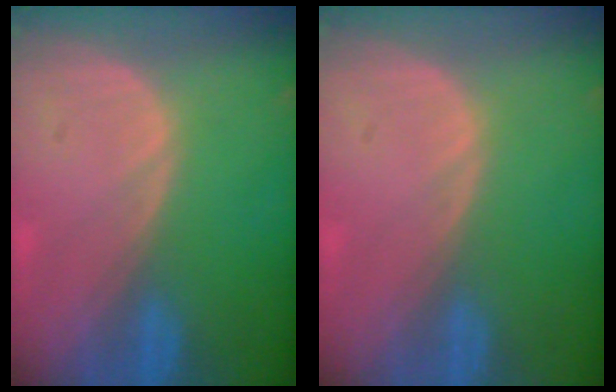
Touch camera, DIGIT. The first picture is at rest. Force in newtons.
{"total": 0.0}